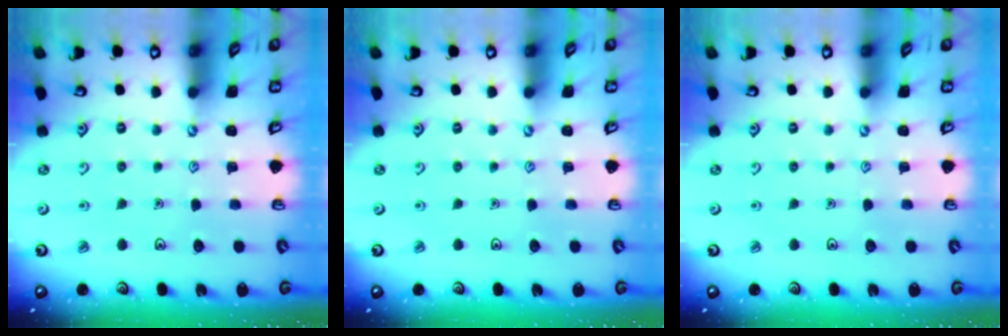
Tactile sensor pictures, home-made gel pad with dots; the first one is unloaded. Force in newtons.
{"total": 0.0}
{"total": 0.0}